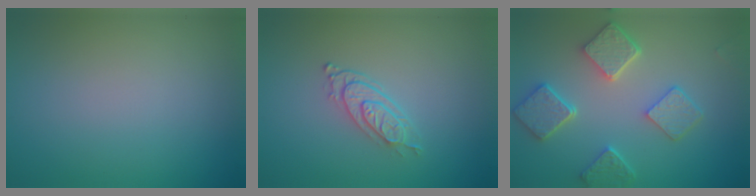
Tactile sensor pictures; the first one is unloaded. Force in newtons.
{"total": 2.8, "press": 2.2, "slide": 1.7}
{"total": 5.5, "press": 4.4, "slide": 3.2}